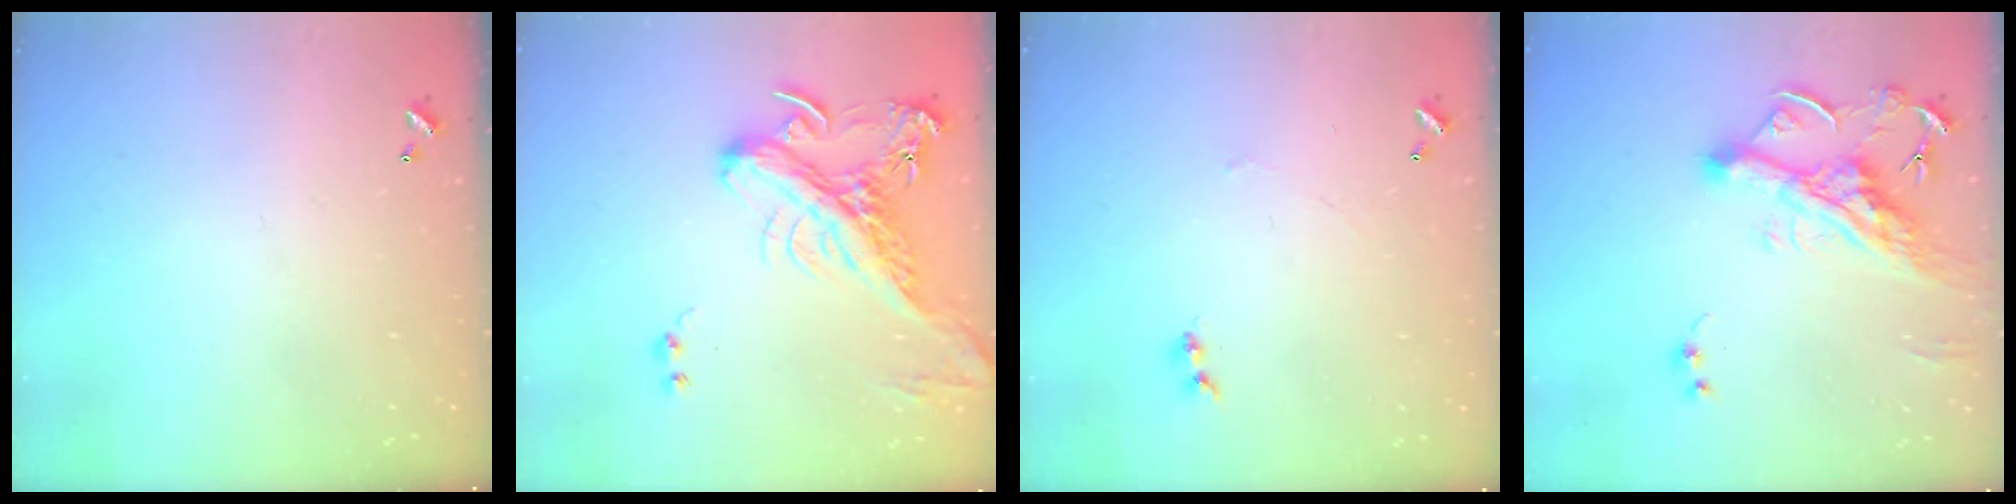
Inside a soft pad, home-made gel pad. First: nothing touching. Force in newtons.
{"total": 7.2, "press": 6.9, "slide": 2.0}
{"total": 1.3, "press": 1.2, "slide": 0.4}
{"total": 10.4, "press": 10.3, "slide": 1.5}